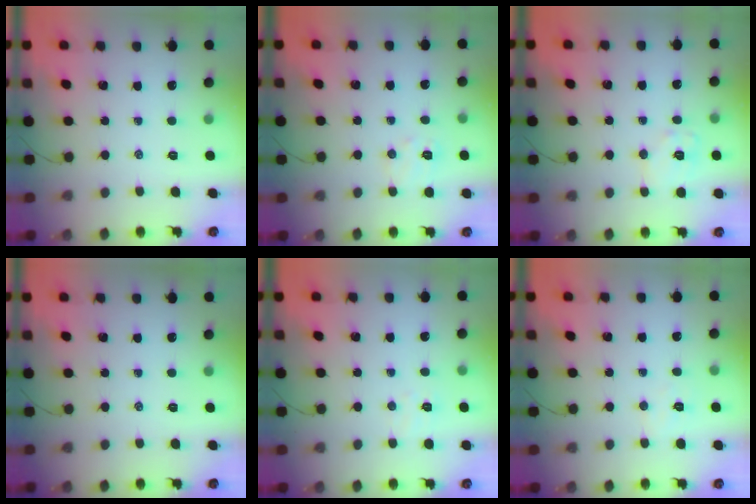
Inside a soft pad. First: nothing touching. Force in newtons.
{"total": 5.6, "press": 5.5, "slide": 1.1}
{"total": 8.0, "press": 8.0, "slide": 0.4}
{"total": 0.0}
{"total": 4.1, "press": 3.9, "slide": 1.2}
{"total": 4.3, "press": 4.2, "slide": 0.9}